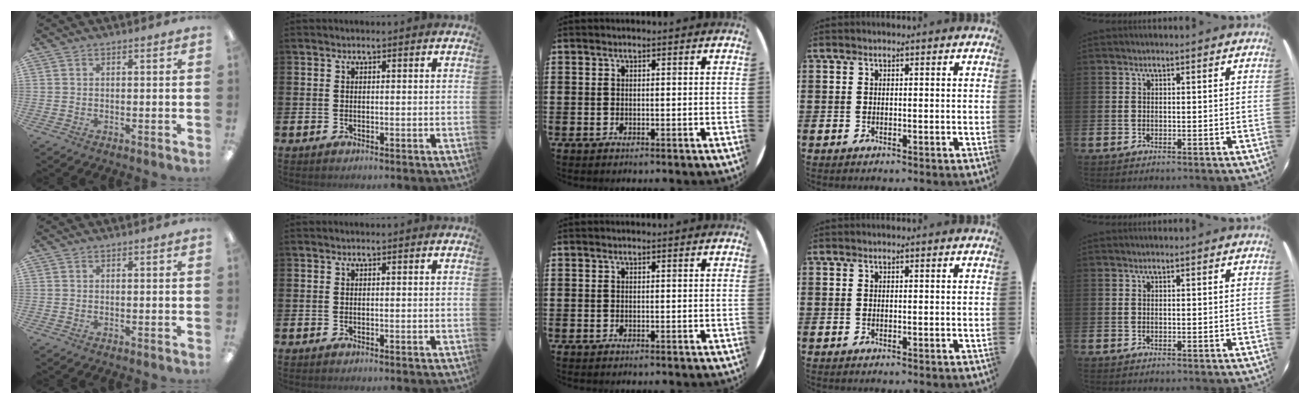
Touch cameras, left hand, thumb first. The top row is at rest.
{}